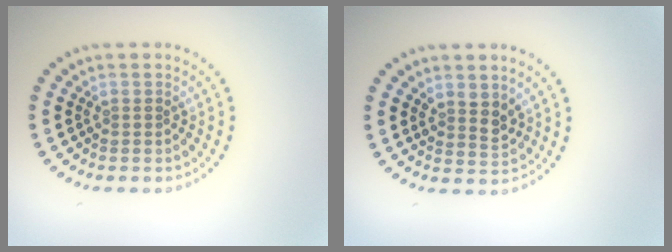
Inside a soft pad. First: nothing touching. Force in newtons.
{"total": 1.9, "press": 1.6, "slide": 1.0}